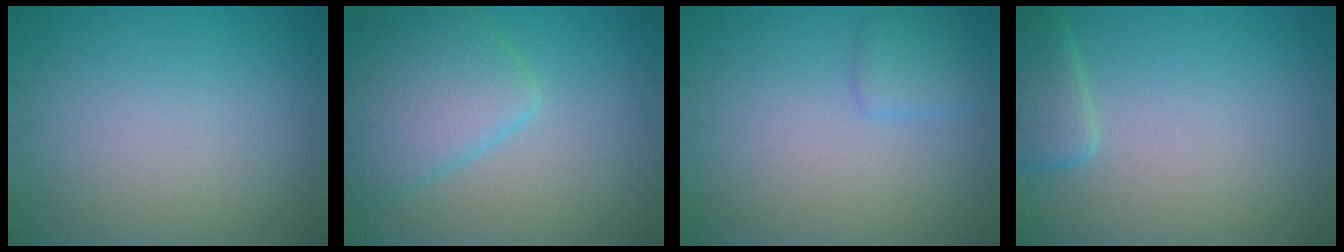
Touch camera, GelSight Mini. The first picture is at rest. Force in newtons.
{"total": 6.0, "press": 6.0, "slide": 0.2}
{"total": 1.6, "press": 1.6, "slide": 0.0}
{"total": 2.4, "press": 2.4, "slide": 0.2}